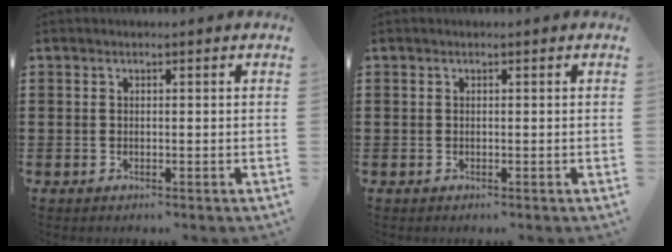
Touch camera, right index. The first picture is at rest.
{"total": 0.0}